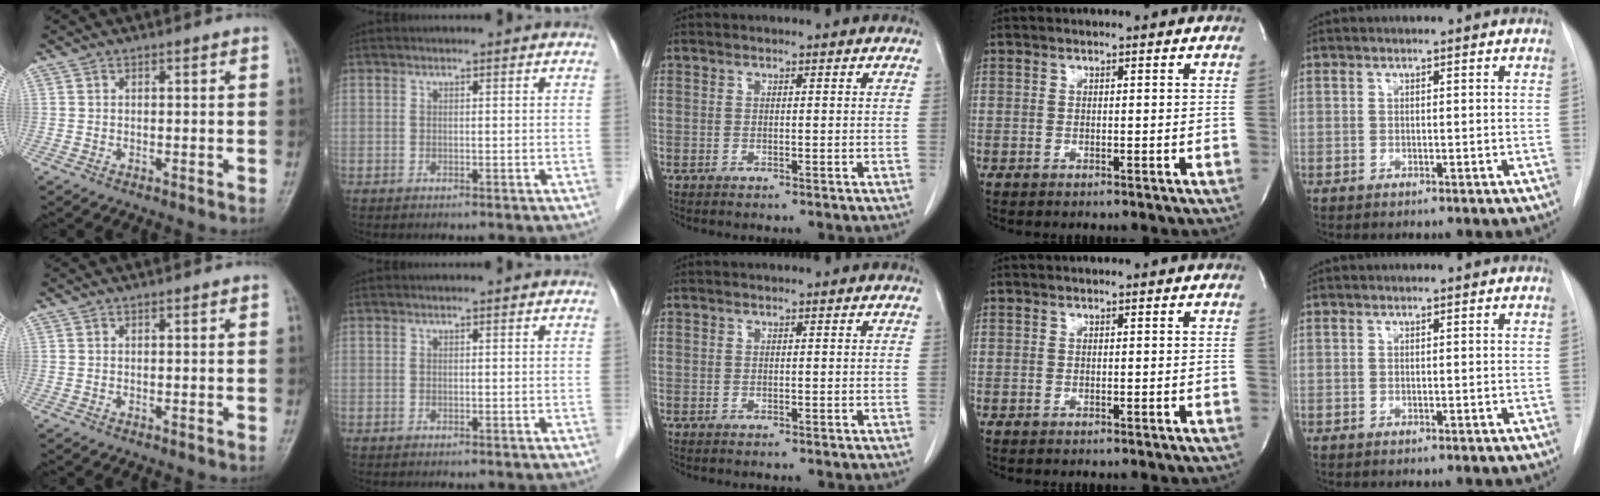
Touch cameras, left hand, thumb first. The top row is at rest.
{}